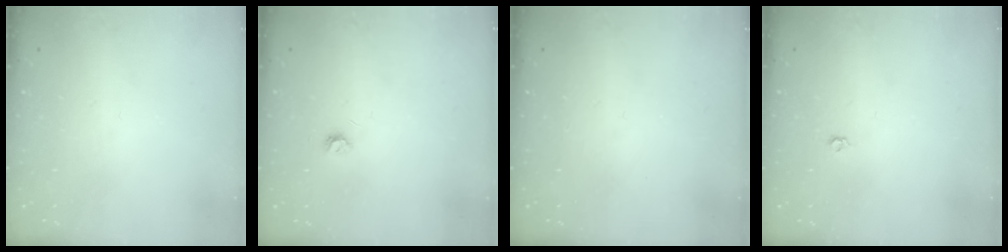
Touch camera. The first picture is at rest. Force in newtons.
{"total": 3.7, "press": 3.7, "slide": 0.4}
{"total": 0.0}
{"total": 3.1, "press": 3.0, "slide": 0.6}